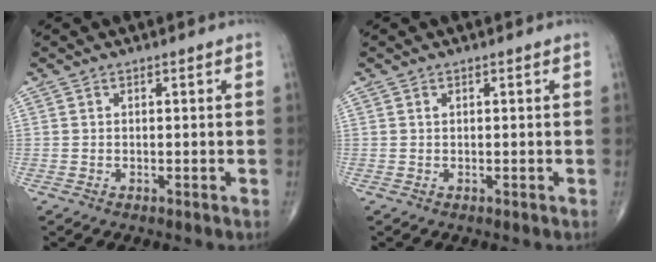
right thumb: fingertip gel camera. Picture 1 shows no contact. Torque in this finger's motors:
{"motor_torque": [0.06, 0.04, -0.04, -0.05, -0.02]}